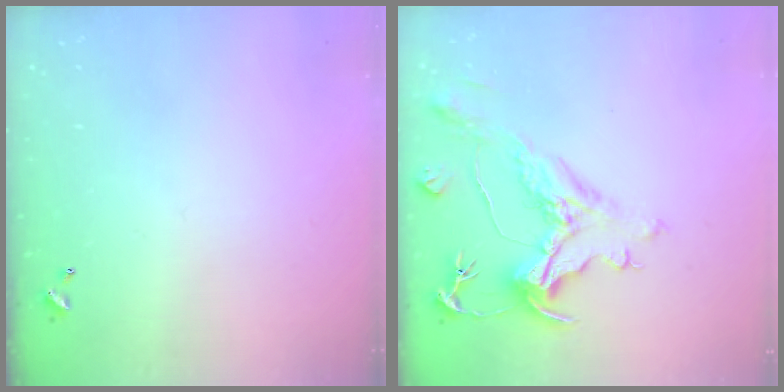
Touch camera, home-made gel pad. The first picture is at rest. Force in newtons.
{"total": 1.9, "press": 0.9, "slide": 1.6}